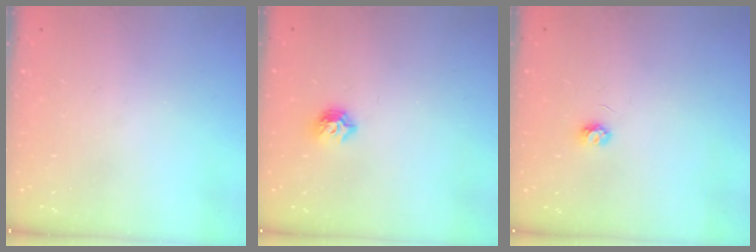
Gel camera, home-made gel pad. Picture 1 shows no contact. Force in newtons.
{"total": 6.5, "press": 6.5, "slide": 0.9}
{"total": 3.2, "press": 3.2, "slide": 0.3}